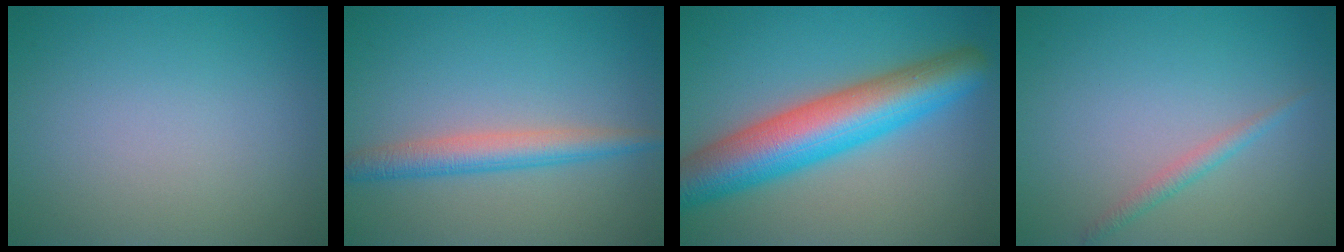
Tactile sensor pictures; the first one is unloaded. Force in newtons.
{"total": 3.4, "press": 3.4, "slide": 0.1}
{"total": 9.6, "press": 9.5, "slide": 0.4}
{"total": 1.3, "press": 1.3, "slide": 0.1}